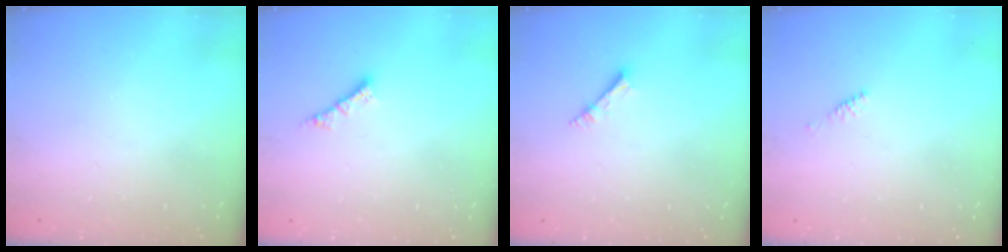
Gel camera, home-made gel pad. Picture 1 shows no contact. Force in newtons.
{"total": 3.0, "press": 3.0, "slide": 0.1}
{"total": 2.7, "press": 2.7, "slide": 0.3}
{"total": 2.4, "press": 2.3, "slide": 0.7}